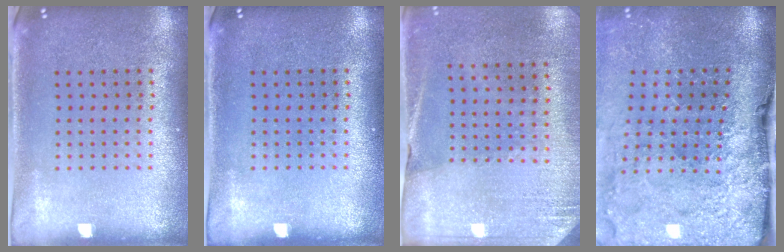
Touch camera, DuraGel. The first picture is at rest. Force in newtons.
{"total": 0.0}
{"total": 2.6, "press": 2.4, "slide": 1.0}
{"total": 4.8, "press": 3.7, "slide": 3.0}